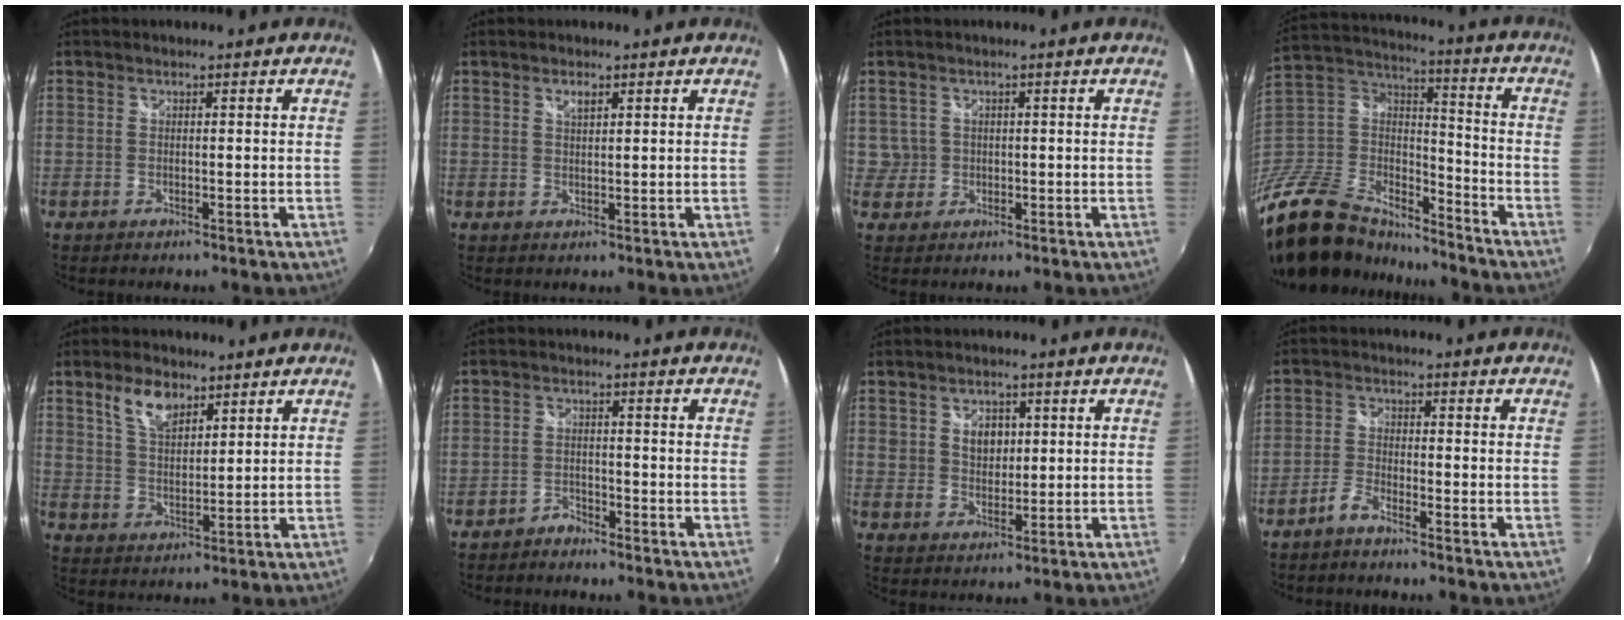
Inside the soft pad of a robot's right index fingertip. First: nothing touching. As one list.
[{"total": 1.8, "force": [1.1, 0.7, 1.2], "torque": [-0.020, 0.002, 0.018]}, {"total": 2.8, "force": [0.5, 2.7, 0.0], "torque": [0.010, 0.009, 0.010]}, {"total": 25.0, "force": [-19.0, 11.9, 11.0], "torque": [-0.248, 0.017, -0.326]}, {"total": 6.9, "force": [4.3, 3.4, 4.2], "torque": [-0.077, 0.008, 0.081]}, {"total": 2.7, "force": [-2.5, 1.1, 0.3], "torque": [-0.015, 0.006, -0.046]}, {"total": 5.5, "force": [1.7, 4.3, 2.9], "torque": [-0.038, 0.005, 0.031]}, {"total": 2.7, "force": [-2.3, 0.6, 1.3], "torque": [-0.040, 0.007, -0.050]}]